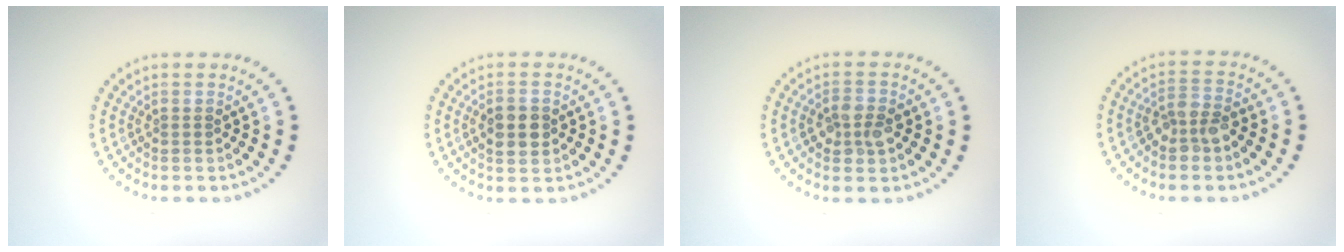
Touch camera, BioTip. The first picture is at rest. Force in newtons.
{"total": 2.8, "press": 2.8, "slide": 0.1}
{"total": 2.5, "press": 2.5, "slide": 0.5}
{"total": 2.7, "press": 2.3, "slide": 1.4}